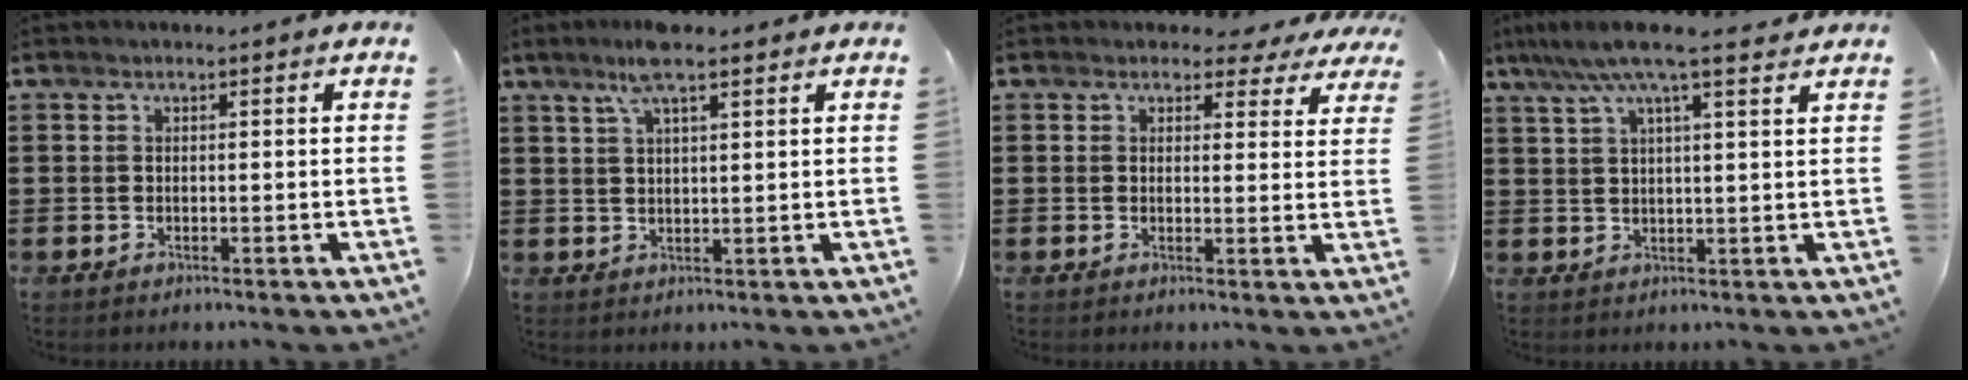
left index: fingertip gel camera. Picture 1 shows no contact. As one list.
[{"total": 5.5, "force": [3.6, 0.9, 4.1], "torque": [-0.087, 0.008, 0.063]}, {"total": 2.8, "force": [2.3, 1.4, 0.9], "torque": [-0.020, -0.002, 0.039]}, {"total": 7.7, "force": [5.8, 0.7, 5.0], "torque": [-0.112, -0.011, 0.102]}]